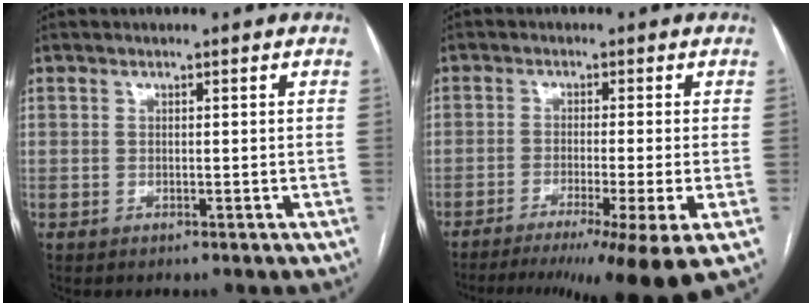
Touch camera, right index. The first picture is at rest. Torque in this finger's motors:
{"motor_torque": [1.67, -0.47, 0.78, 0.18]}